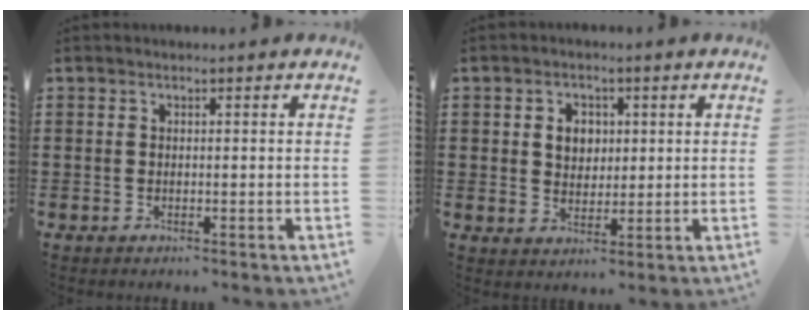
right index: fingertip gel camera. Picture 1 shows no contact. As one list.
[{"total": 3.7, "force": [0.8, 3.0, 2.0], "torque": [-0.043, 0.008, 0.009]}]